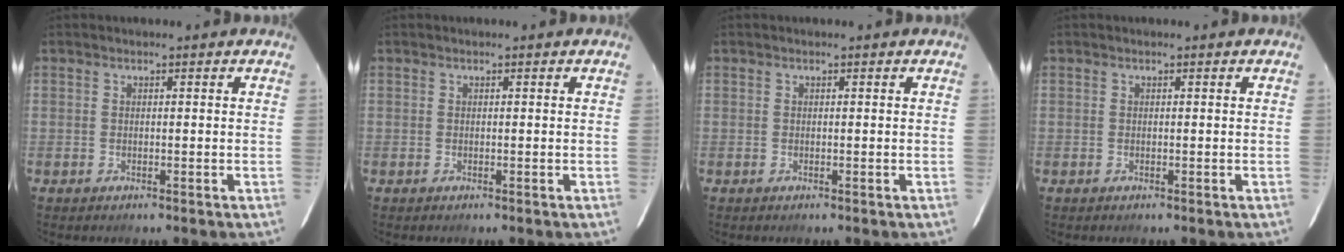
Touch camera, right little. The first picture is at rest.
{"total": 0.0}
{"total": 0.0}
{"total": 0.0}